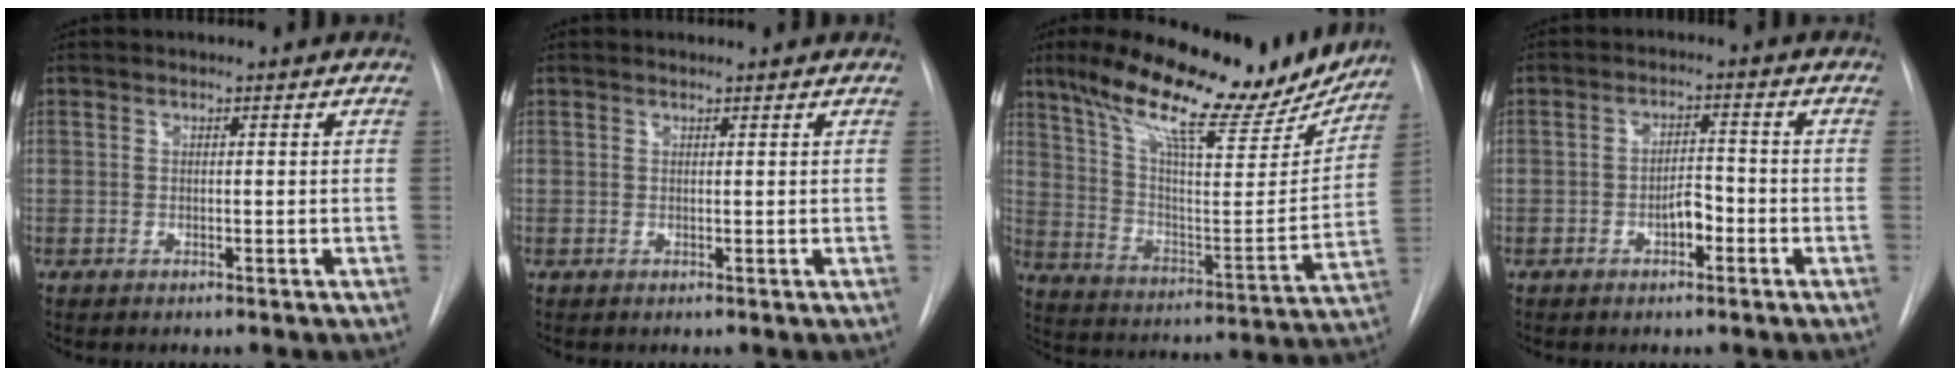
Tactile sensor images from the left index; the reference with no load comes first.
{"total": 1.1, "force": [1.1, 0.1, 0.2], "torque": [-0.010, 0.007, 0.014]}
{"total": 23.1, "force": [18.4, 5.6, 12.8], "torque": [-0.207, -0.012, 0.275]}
{"total": 3.3, "force": [-1.6, 1.5, 2.5], "torque": [-0.037, 0.005, -0.027]}